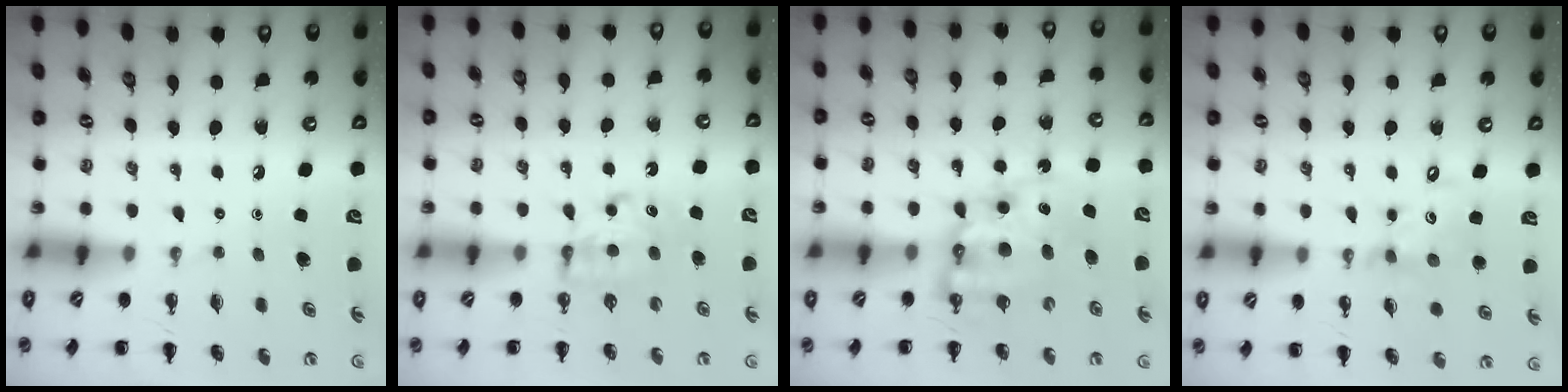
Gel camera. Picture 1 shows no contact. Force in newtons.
{"total": 6.4, "press": 6.3, "slide": 0.6}
{"total": 10.5, "press": 10.2, "slide": 2.5}
{"total": 8.8, "press": 8.7, "slide": 1.2}